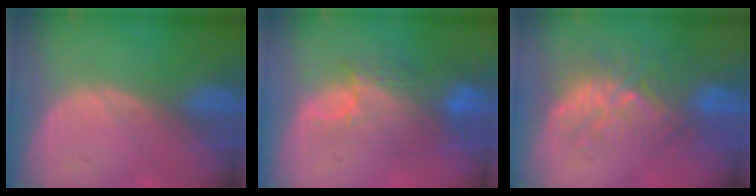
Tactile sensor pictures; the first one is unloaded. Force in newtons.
{"total": 9.7, "press": 8.0, "slide": 5.5}
{"total": 9.0, "press": 8.4, "slide": 3.3}